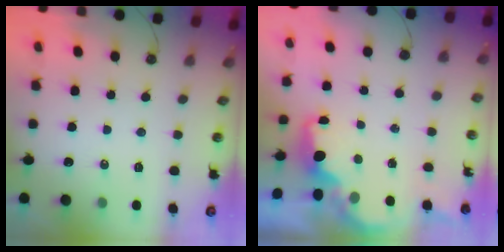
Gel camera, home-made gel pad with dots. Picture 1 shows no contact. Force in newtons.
{"total": 2.1, "press": 2.0, "slide": 0.7}